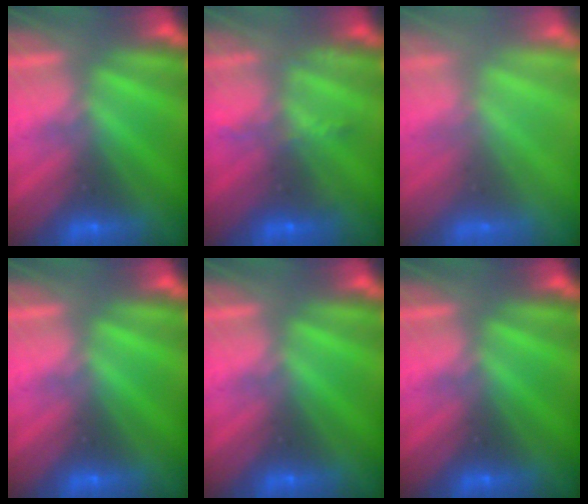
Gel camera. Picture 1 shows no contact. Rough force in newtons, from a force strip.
{"total": 2.3}
{"total": 6.2}
{"total": 0.0}
{"total": 0.0}
{"total": 0.0}